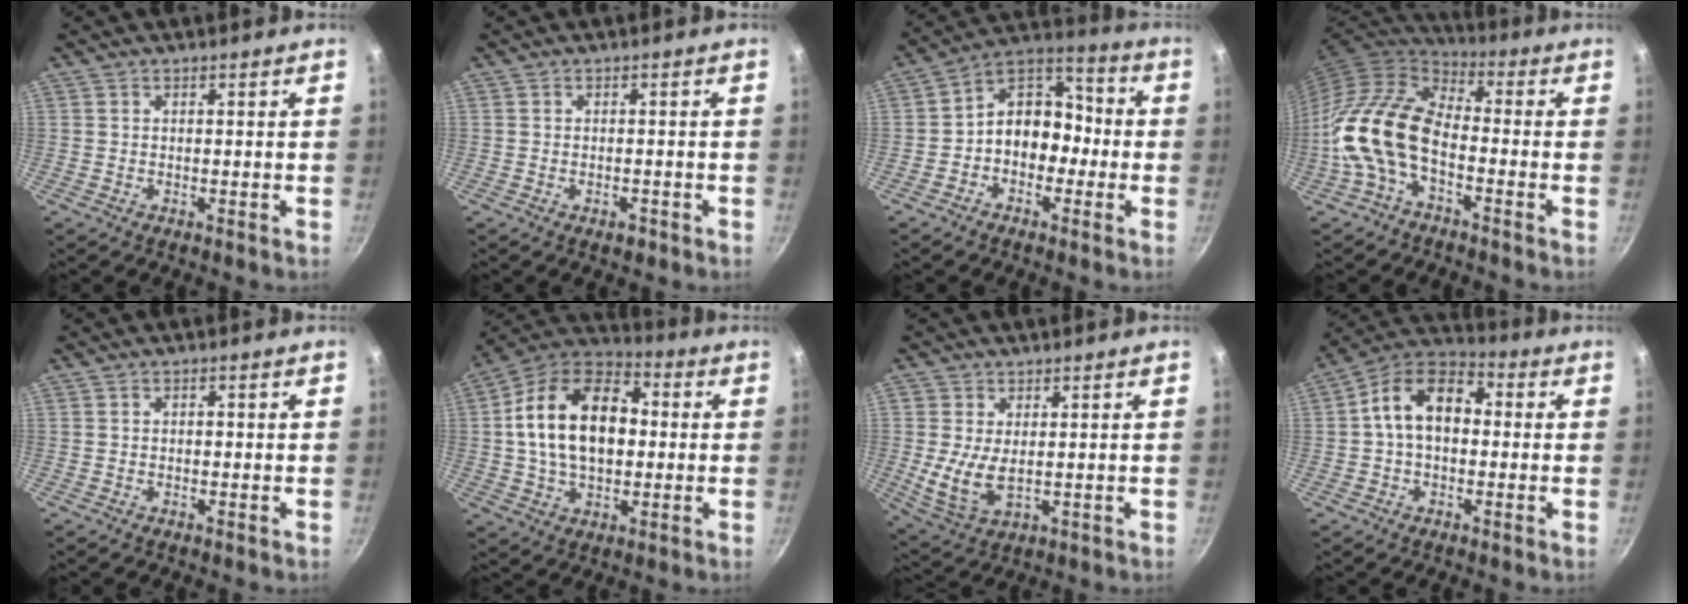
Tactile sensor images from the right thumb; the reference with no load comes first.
{"total": 1.8, "force": [-1.1, 1.0, 1.2], "torque": [-0.016, 0.008, -0.013]}
{"total": 11.7, "force": [-2.1, 9.0, 7.2], "torque": [-0.054, 0.059, -0.054]}
{"total": 14.9, "force": [-4.5, 8.4, 11.5], "torque": [-0.209, 0.043, -0.107]}
{"total": 0.5, "force": [-0.2, 0.4, 0.3], "torque": [-0.005, 0.004, -0.001]}
{"total": 19.6, "force": [1.4, 12.7, 14.9], "torque": [-0.227, 0.031, 0.010]}
{"total": 7.8, "force": [0.3, 4.6, 6.3], "torque": [-0.129, -0.017, 0.016]}
{"total": 12.2, "force": [0.8, 8.2, 9.0], "torque": [-0.118, 0.036, -0.008]}